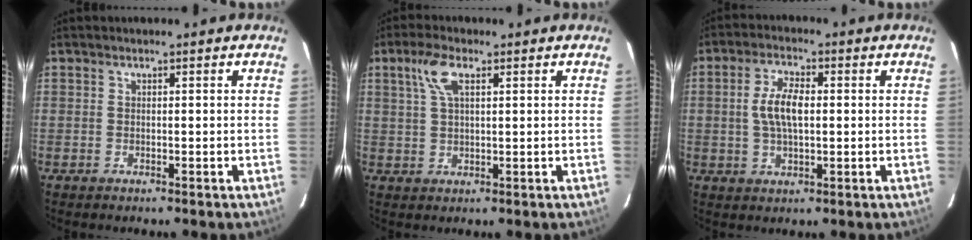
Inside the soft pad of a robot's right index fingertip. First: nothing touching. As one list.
[{"total": 5.4, "force": [2.4, 2.1, 4.4], "torque": [-0.089, 0.012, 0.047]}, {"total": 6.9, "force": [0.5, 3.0, 6.1], "torque": [-0.121, 0.008, 0.010]}]